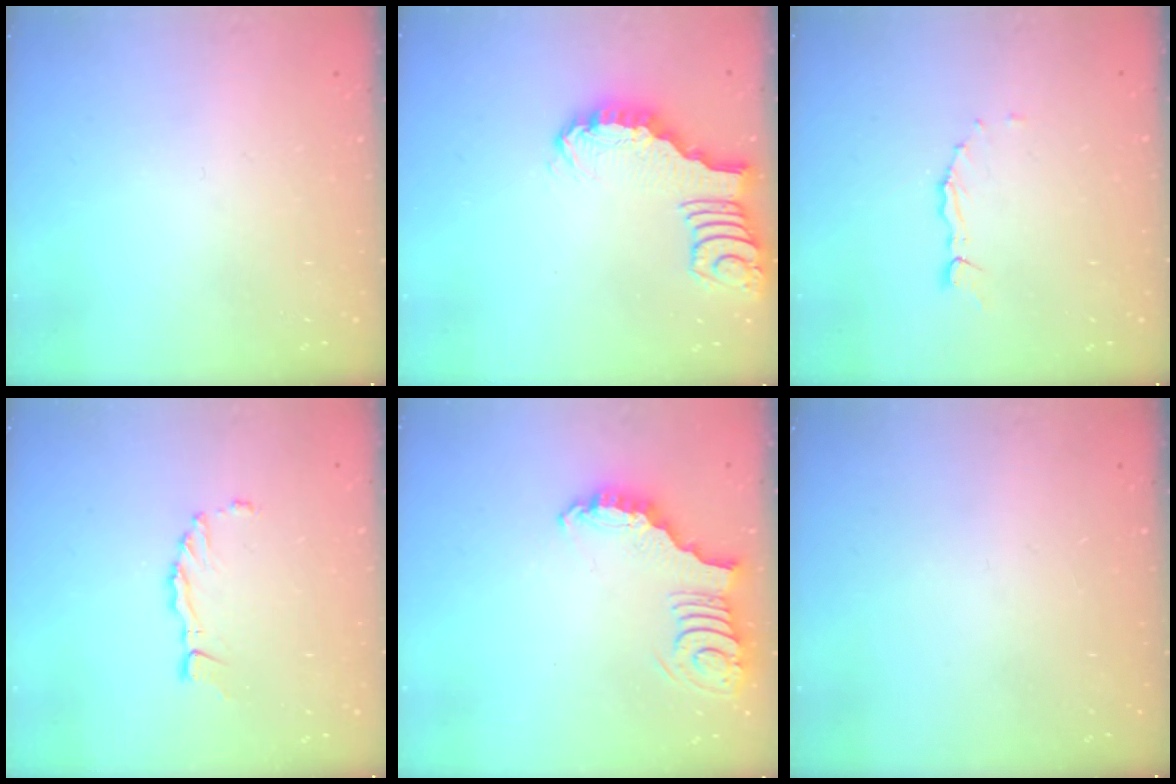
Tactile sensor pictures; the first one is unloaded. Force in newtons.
{"total": 2.8, "press": 2.7, "slide": 0.4}
{"total": 1.5, "press": 1.5, "slide": 0.2}
{"total": 2.7, "press": 2.7, "slide": 0.2}
{"total": 4.0, "press": 3.9, "slide": 0.6}
{"total": 0.0}